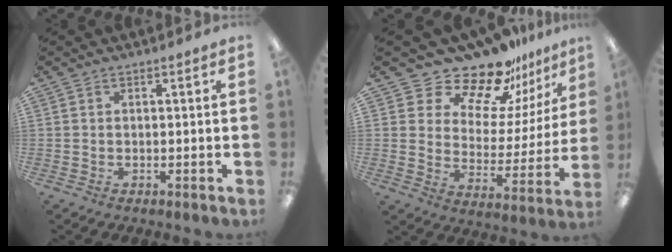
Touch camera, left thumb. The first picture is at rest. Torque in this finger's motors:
{"motor_torque": [0.35, 0.42, 0.00, -0.40, 0.01]}